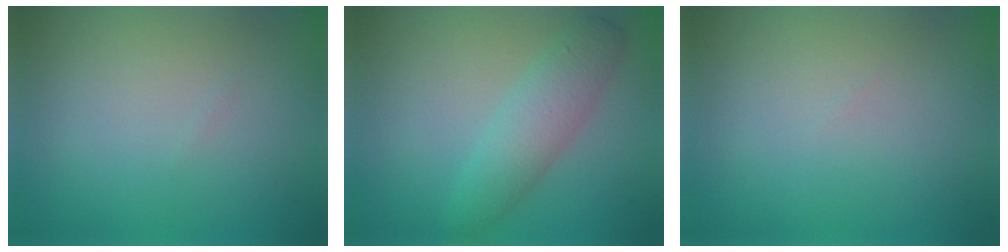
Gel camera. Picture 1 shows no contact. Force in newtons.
{"total": 3.7, "press": 3.7, "slide": 0.0}
{"total": 0.0}